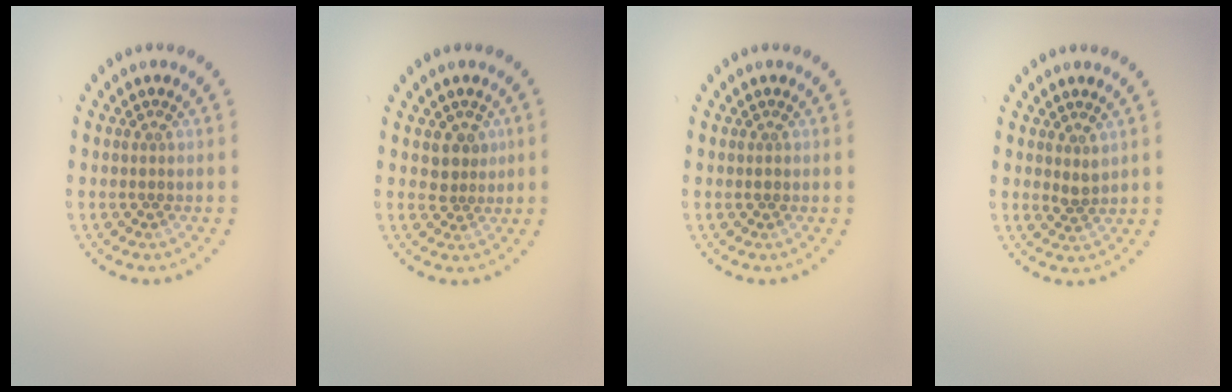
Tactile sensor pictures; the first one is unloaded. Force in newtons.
{"total": 2.0, "press": 1.6, "slide": 1.1}
{"total": 0.5, "press": 0.5, "slide": 0.0}
{"total": 1.2, "press": 1.0, "slide": 0.6}